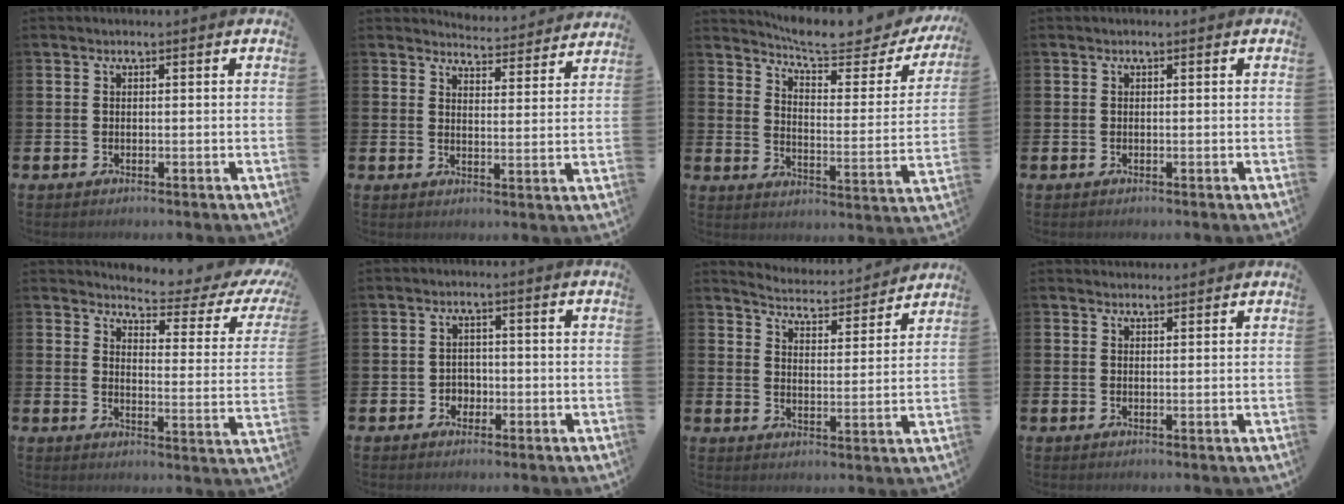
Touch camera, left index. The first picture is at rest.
{"total": 4.8, "force": [4.7, 0.4, 0.0], "torque": [0.002, -0.042, 0.081]}
{"total": 7.4, "force": [6.8, 1.3, 2.7], "torque": [-0.066, -0.052, 0.110]}
{"total": 0.0}
{"total": 4.4, "force": [3.9, 1.0, 1.6], "torque": [-0.033, -0.041, 0.055]}
{"total": 2.1, "force": [-0.8, 1.9, 0.5], "torque": [-0.014, 0.006, -0.021]}
{"total": 4.8, "force": [4.8, 0.5, 0.0], "torque": [-0.014, -0.046, 0.078]}
{"total": 1.7, "force": [1.7, 0.4, 0.0], "torque": [0.014, -0.010, 0.027]}